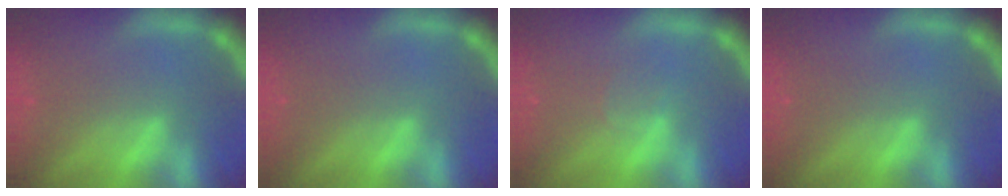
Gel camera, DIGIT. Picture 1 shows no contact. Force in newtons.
{"total": 0.0}
{"total": 1.0}
{"total": 0.0}